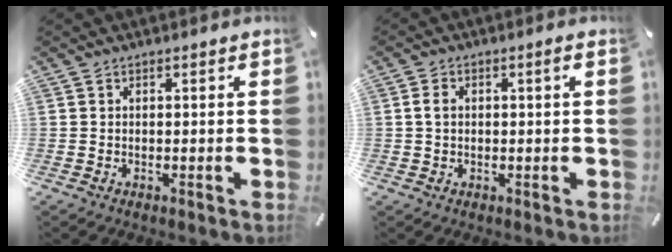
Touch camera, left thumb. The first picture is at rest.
{"total": 3.2, "force": [0.4, 1.5, 2.8], "torque": [-0.054, 0.009, 0.003]}